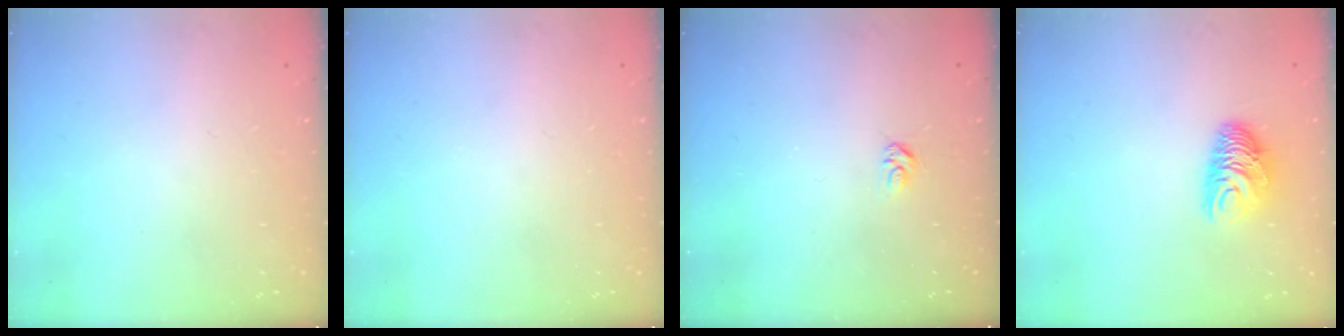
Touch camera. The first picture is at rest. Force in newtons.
{"total": 0.0}
{"total": 3.6, "press": 3.5, "slide": 0.5}
{"total": 9.4, "press": 9.3, "slide": 0.6}